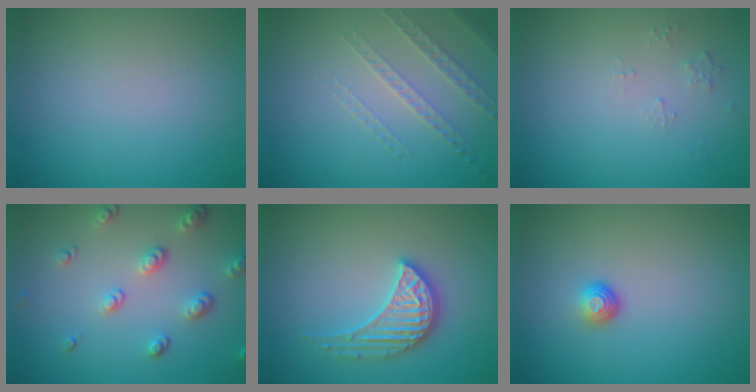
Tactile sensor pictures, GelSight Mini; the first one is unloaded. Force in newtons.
{"total": 1.6, "press": 1.3, "slide": 0.9}
{"total": 0.6, "press": 0.4, "slide": 0.5}
{"total": 2.9, "press": 2.6, "slide": 1.3}
{"total": 3.5, "press": 3.3, "slide": 1.1}
{"total": 1.6, "press": 1.0, "slide": 1.3}